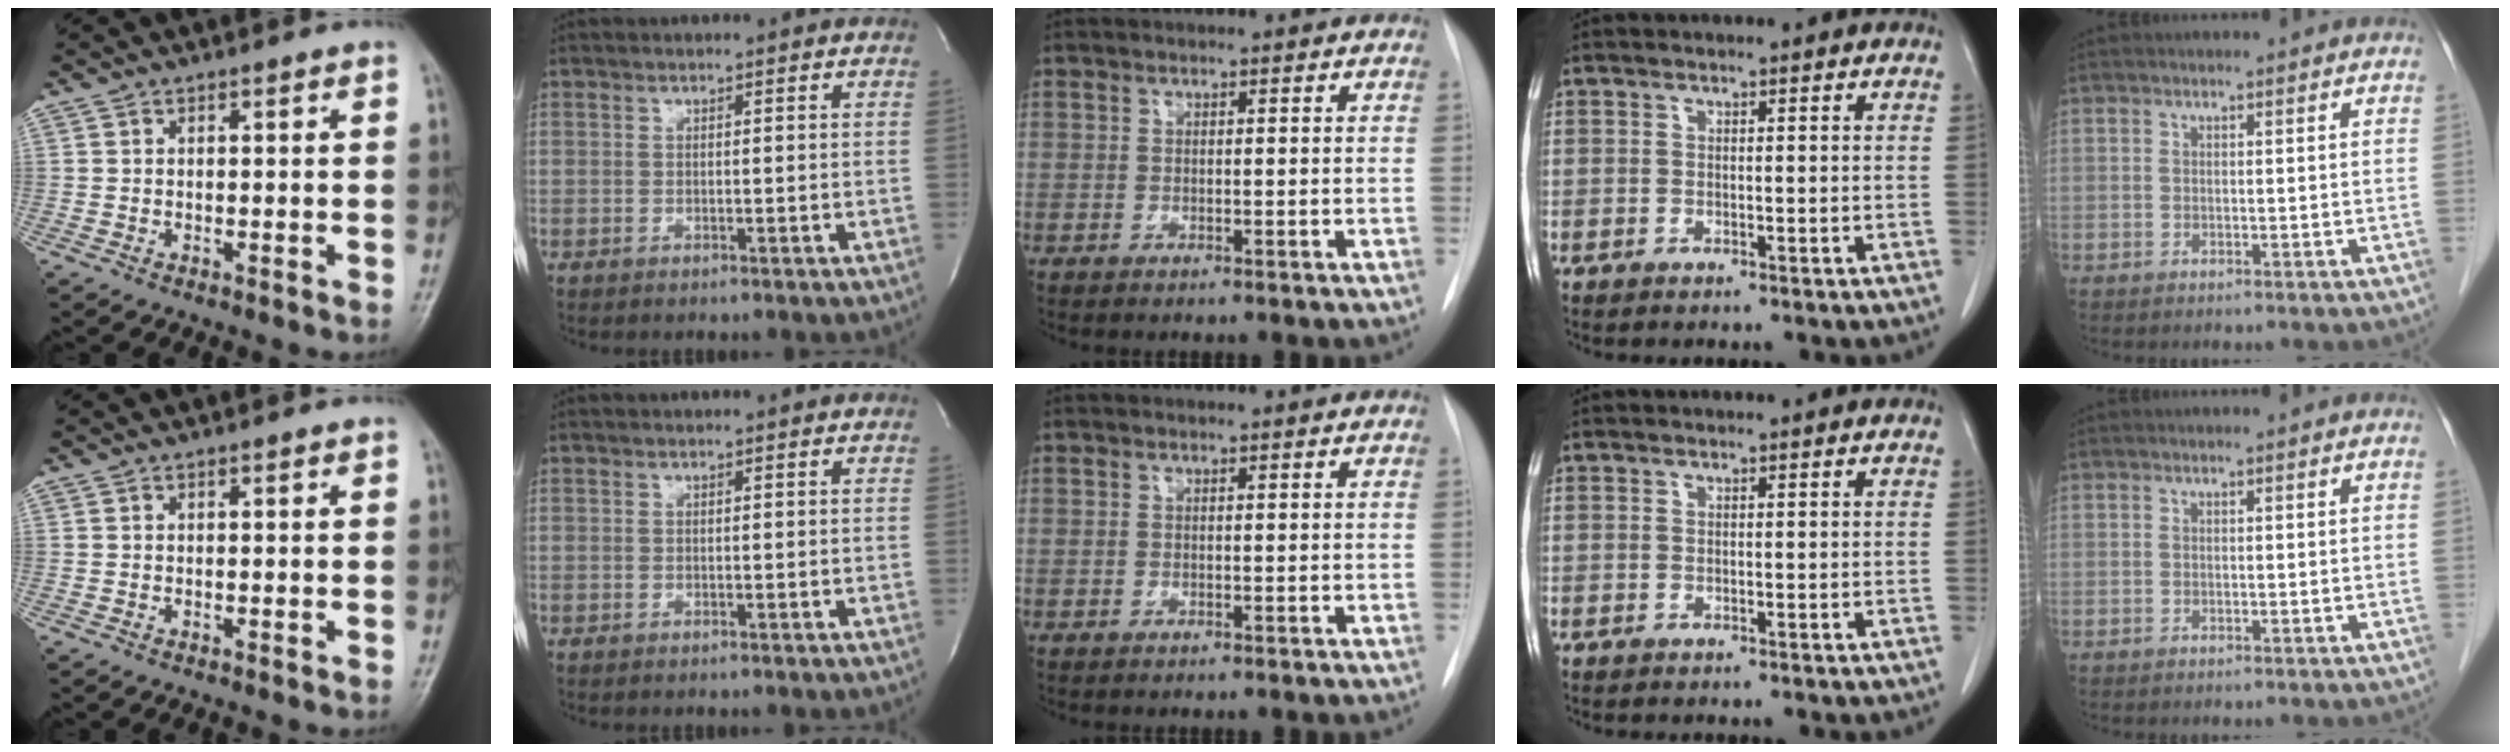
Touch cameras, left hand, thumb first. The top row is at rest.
{}